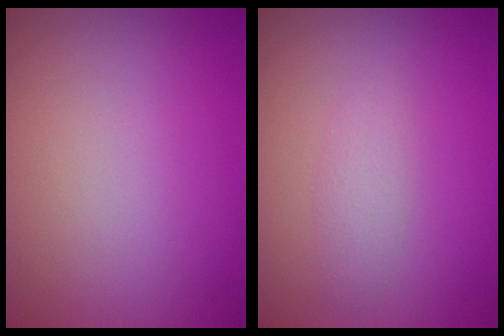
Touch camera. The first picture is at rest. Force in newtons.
{"total": 1.4, "press": 1.4, "slide": 0.1}